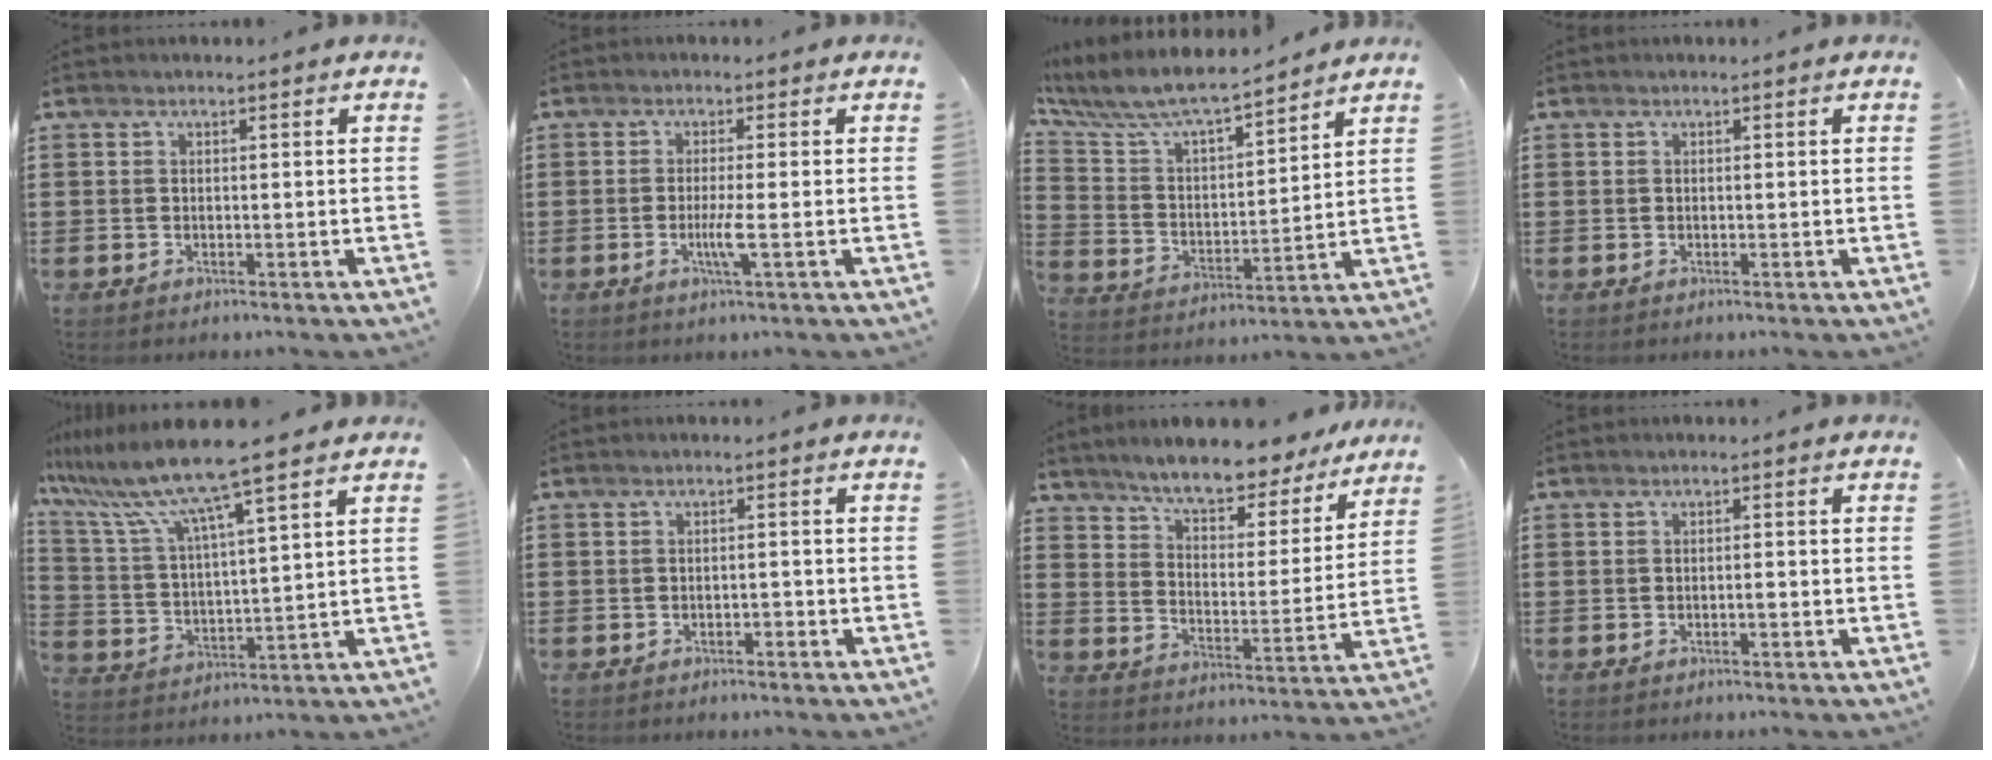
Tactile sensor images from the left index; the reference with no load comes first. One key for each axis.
{"total": 3.7, "fx": -0.9, "fy": -0.3, "fz": 3.6, "tx": -0.067, "ty": -0.011, "tz": -0.021}
{"total": 8.0, "fx": 7.2, "fy": 1.3, "fz": 3.2, "tx": -0.097, "ty": -0.046, "tz": 0.121}
{"total": 0.0}
{"total": 10.6, "fx": 8.6, "fy": -0.4, "fz": 6.2, "tx": -0.152, "ty": -0.046, "tz": 0.142}
{"total": 0.9, "fx": -0.7, "fy": 0.3, "fz": 0.5, "tx": -0.015, "ty": -0.003, "tz": -0.014}
{"total": 7.3, "fx": 6.8, "fy": 0.7, "fz": 2.4, "tx": -0.077, "ty": -0.038, "tz": 0.118}
{"total": 0.8, "fx": -0.3, "fy": 0.2, "fz": 0.8, "tx": -0.016, "ty": -0.004, "tz": -0.004}